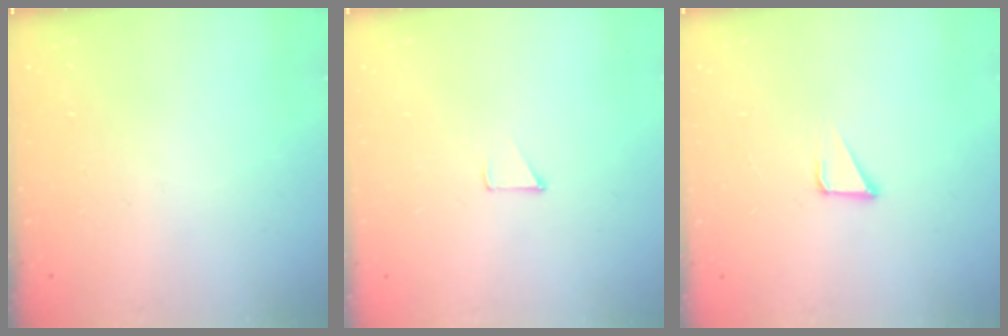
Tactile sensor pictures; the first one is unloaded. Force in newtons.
{"total": 2.9, "press": 2.8, "slide": 0.3}
{"total": 2.2, "press": 2.2, "slide": 0.2}